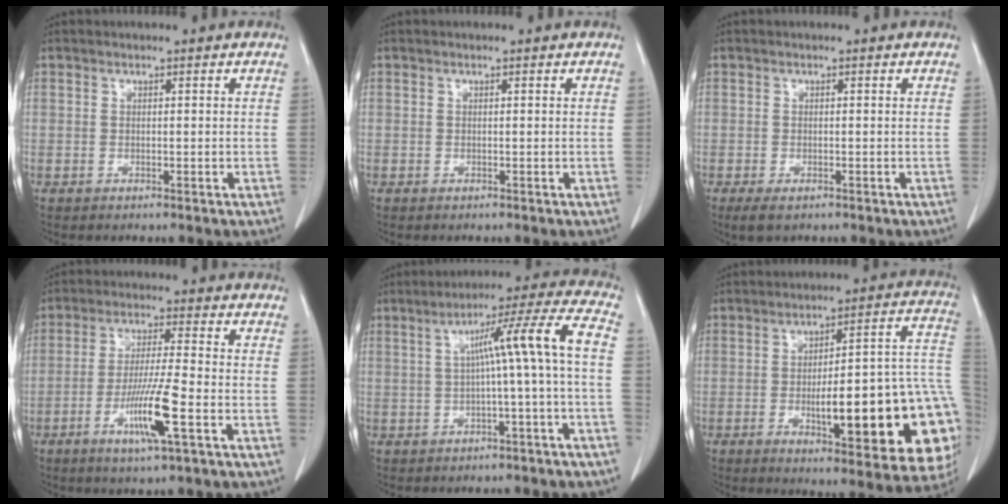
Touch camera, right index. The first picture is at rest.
{"total": 0.5, "force": [0.5, -0.2, 0.2], "torque": [-0.004, -0.002, 0.007]}
{"total": 2.4, "force": [-1.2, 0.8, 1.9], "torque": [-0.037, -0.008, -0.015]}
{"total": 9.1, "force": [-3.6, -0.3, 8.4], "torque": [-0.161, -0.015, -0.068]}
{"total": 9.5, "force": [-0.5, -1.4, 9.4], "torque": [-0.140, 0.027, -0.003]}
{"total": 23.3, "force": [-5.7, 5.0, 22.0], "torque": [-0.207, 0.025, -0.063]}